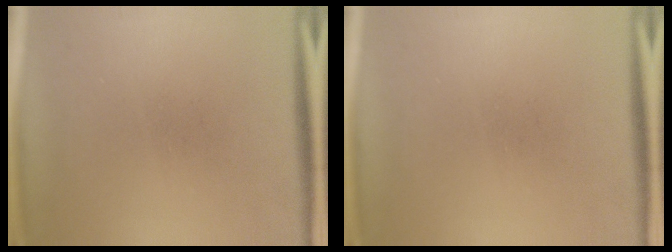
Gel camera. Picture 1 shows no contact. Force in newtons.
{"total": 0.0}